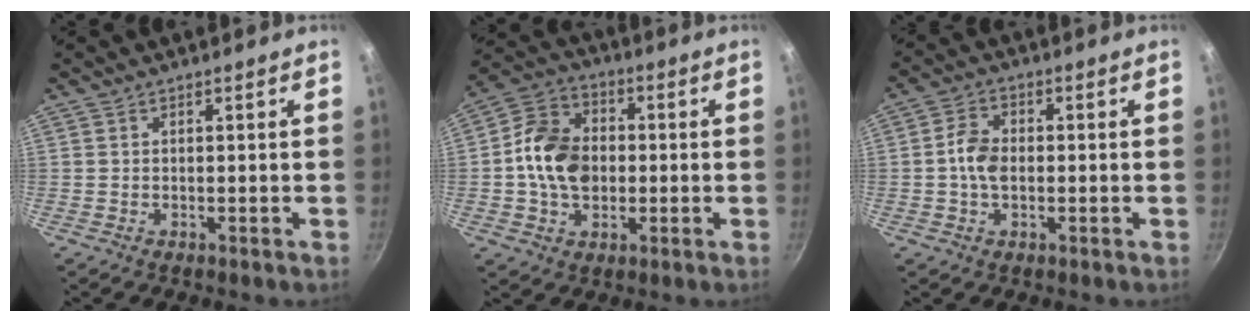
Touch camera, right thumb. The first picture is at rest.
{"total": 12.5, "force": [-0.6, 9.3, 8.3], "torque": [-0.125, 0.019, -0.026]}
{"total": 5.4, "force": [-0.5, 3.6, 4.1], "torque": [-0.073, 0.017, -0.016]}